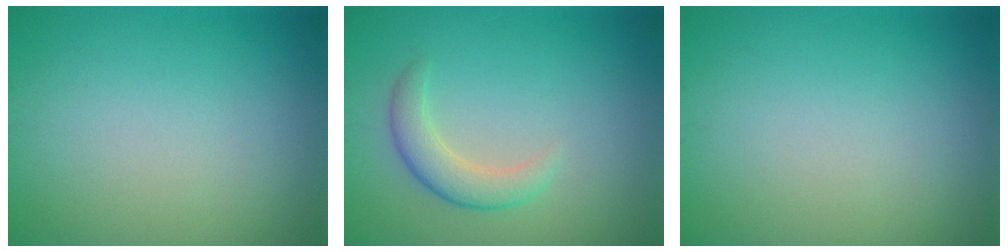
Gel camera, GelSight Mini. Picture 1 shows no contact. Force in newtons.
{"total": 2.7, "press": 2.7, "slide": 0.1}
{"total": 0.0}